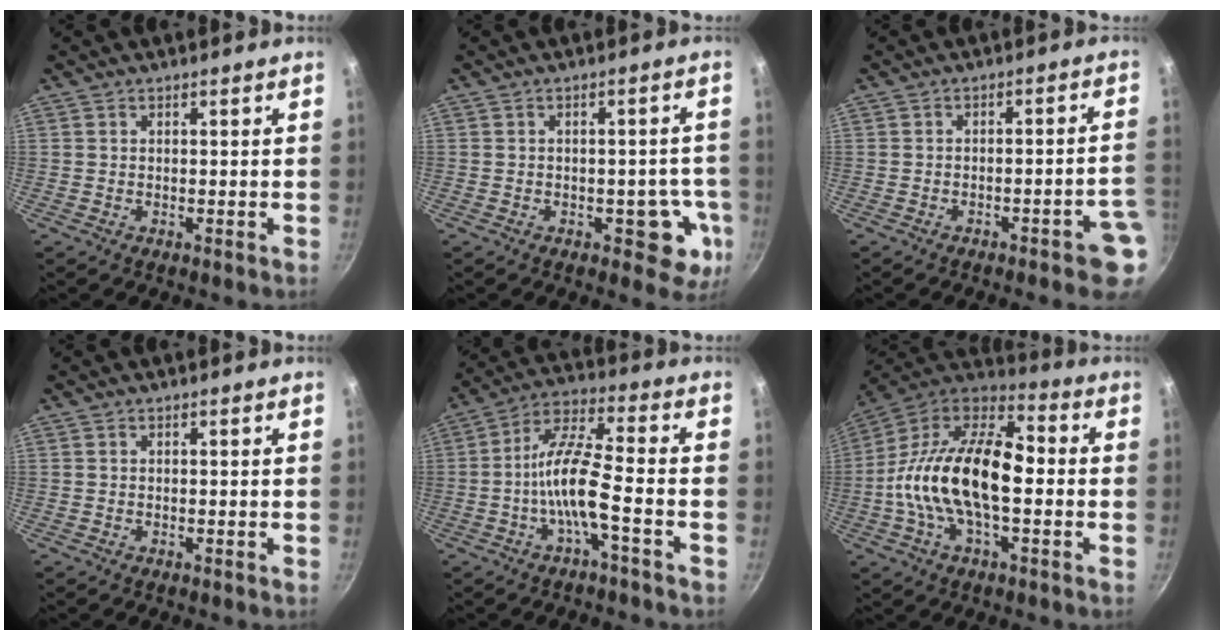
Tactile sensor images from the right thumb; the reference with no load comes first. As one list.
[{"total": 8.0, "force": [-2.5, 4.9, 5.8], "torque": [-0.016, 0.016, -0.029]}, {"total": 6.9, "force": [-3.0, 1.6, 6.0], "torque": [-0.061, 0.038, -0.028]}, {"total": 0.0}, {"total": 10.8, "force": [-3.3, 2.2, 10.0], "torque": [-0.199, 0.040, -0.073]}, {"total": 22.5, "force": [-1.8, 11.8, 19.1], "torque": [-0.332, 0.044, -0.054]}]